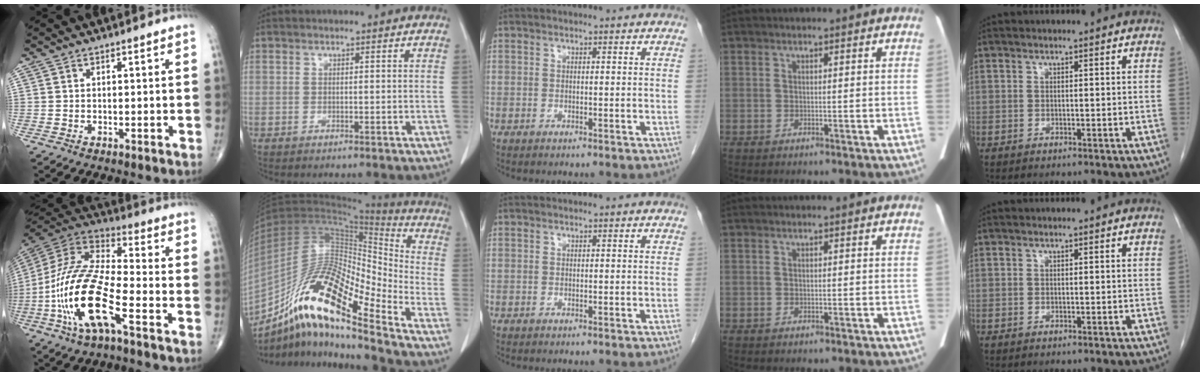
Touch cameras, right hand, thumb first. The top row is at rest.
{"thumb": {"total": 19.8, "force": [-7.3, 6.3, 17.3], "torque": [-0.367, 0.033, -0.137]}, "index": {"total": 19.7, "force": [-13.0, 3.4, 14.4], "torque": [-0.281, 0.007, -0.235]}}